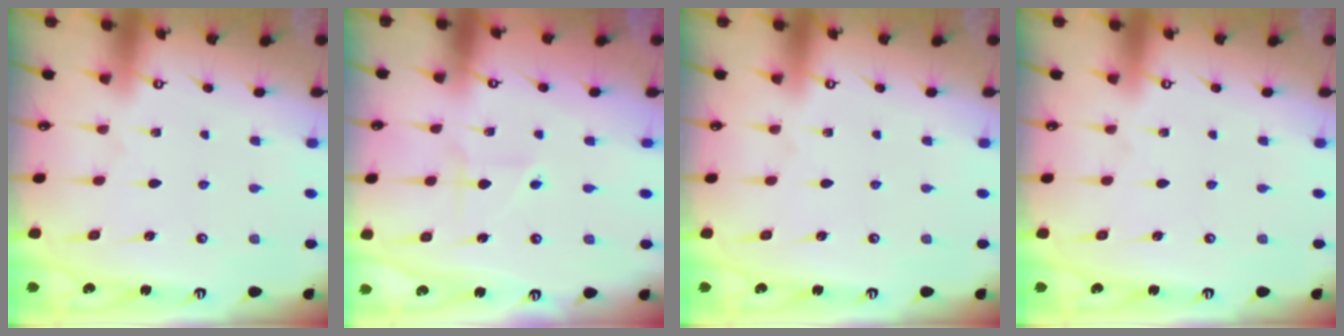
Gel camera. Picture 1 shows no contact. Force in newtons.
{"total": 2.9, "press": 2.9, "slide": 0.3}
{"total": 0.0}
{"total": 0.0}